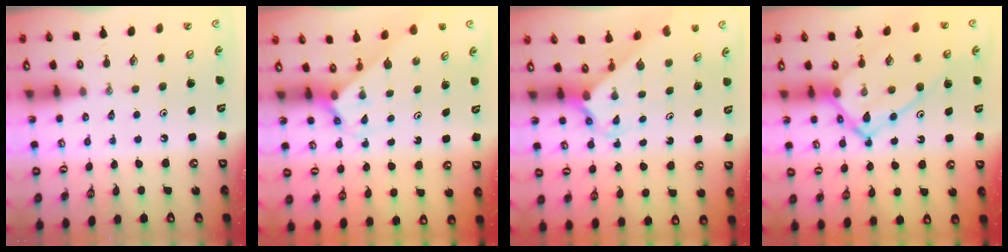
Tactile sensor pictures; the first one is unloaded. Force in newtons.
{"total": 2.4, "press": 2.4, "slide": 0.2}
{"total": 2.3, "press": 2.3, "slide": 0.2}
{"total": 17.1, "press": 17.0, "slide": 1.7}